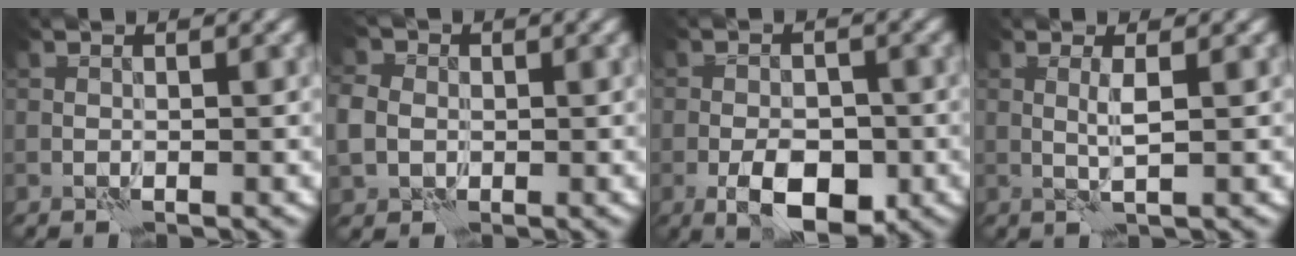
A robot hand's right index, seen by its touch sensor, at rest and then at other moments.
{"total": 4.3, "force": [-0.1, 3.8, 2.1], "torque": [-0.057, 0.004, -0.012]}
{"total": 5.4, "force": [-2.3, 2.7, 4.1], "torque": [-0.064, 0.000, -0.044]}
{"total": 1.4, "force": [0.4, -0.1, 1.4], "torque": [-0.034, 0.001, 0.005]}